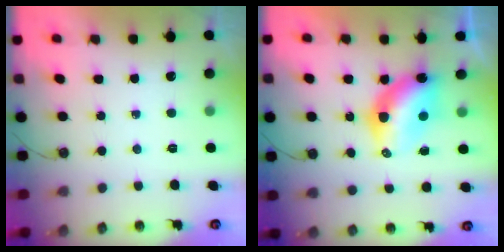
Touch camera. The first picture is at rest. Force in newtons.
{"total": 7.8, "press": 7.8, "slide": 0.5}